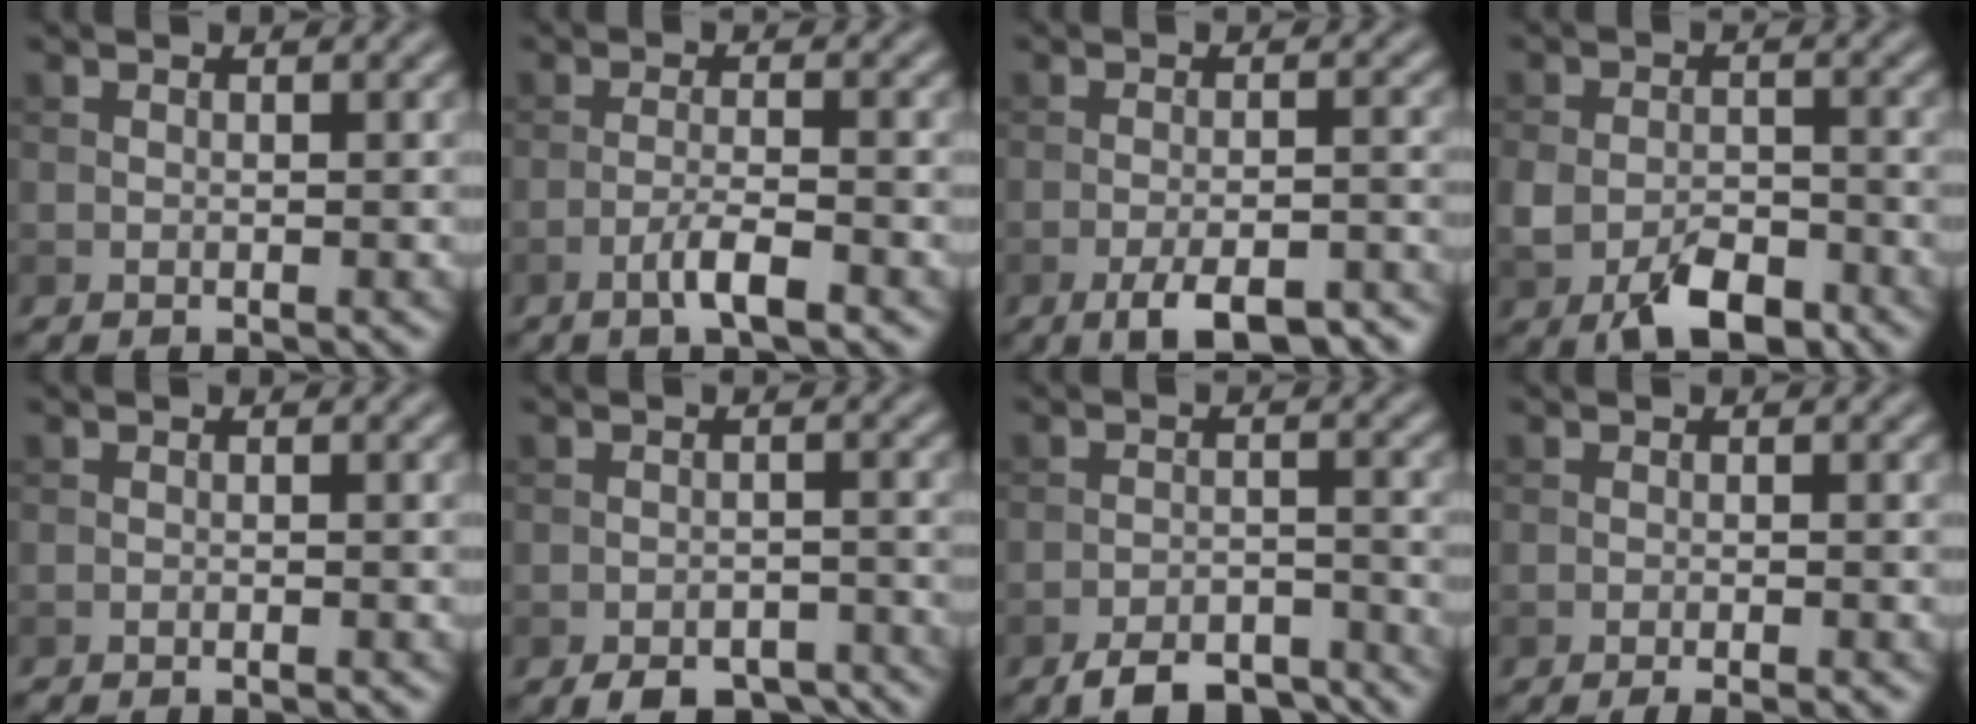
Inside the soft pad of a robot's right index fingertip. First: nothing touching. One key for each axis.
{"total": 2.8, "fx": -1.6, "fy": 0.4, "fz": 2.3, "tx": -0.043, "ty": 0.007, "tz": -0.035}
{"total": 6.2, "fx": -4.2, "fy": 1.8, "fz": 4.2, "tx": -0.069, "ty": -0.003, "tz": -0.061}
{"total": 5.9, "fx": -3.0, "fy": 3.4, "fz": 3.8, "tx": -0.070, "ty": -0.008, "tz": -0.059}
{"total": 0.7, "fx": -0.7, "fy": 0.0, "fz": 0.2, "tx": 0.000, "ty": -0.001, "tz": -0.014}
{"total": 4.5, "fx": -3.6, "fy": 1.9, "fz": 2.0, "tx": -0.023, "ty": -0.005, "tz": -0.053}
{"total": 5.6, "fx": -4.7, "fy": 2.0, "fz": 2.4, "tx": -0.031, "ty": -0.004, "tz": -0.081}
{"total": 1.9, "fx": -1.1, "fy": 0.3, "fz": 1.5, "tx": -0.017, "ty": 0.001, "tz": -0.021}